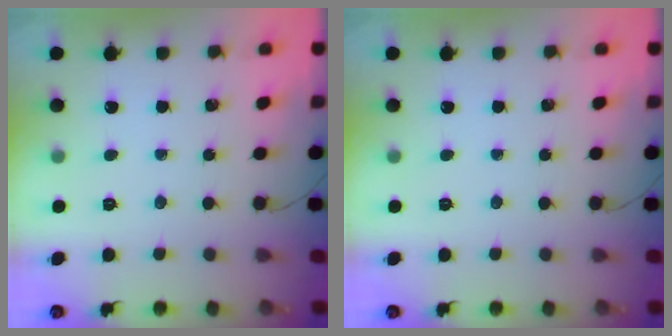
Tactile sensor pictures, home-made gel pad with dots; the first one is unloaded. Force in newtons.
{"total": 0.0}